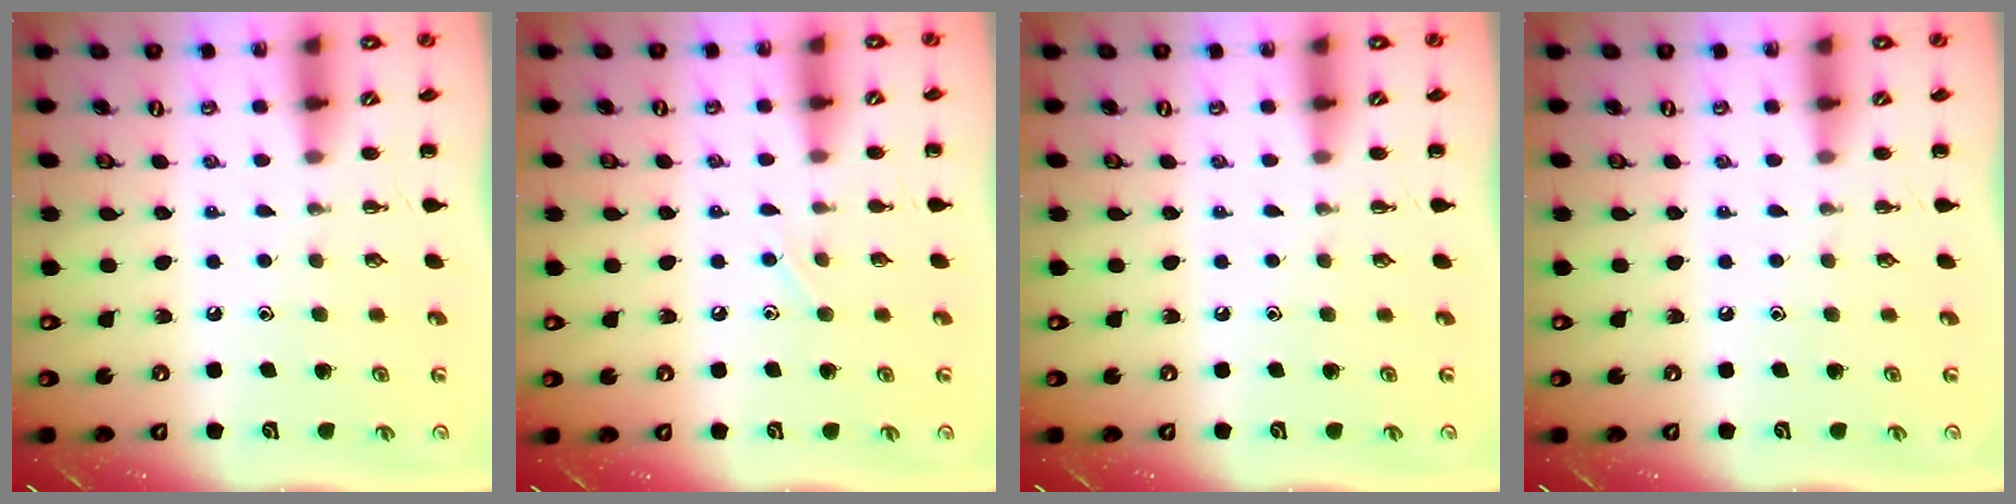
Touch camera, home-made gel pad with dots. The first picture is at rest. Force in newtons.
{"total": 4.1, "press": 3.9, "slide": 1.1}
{"total": 0.0}
{"total": 0.0}